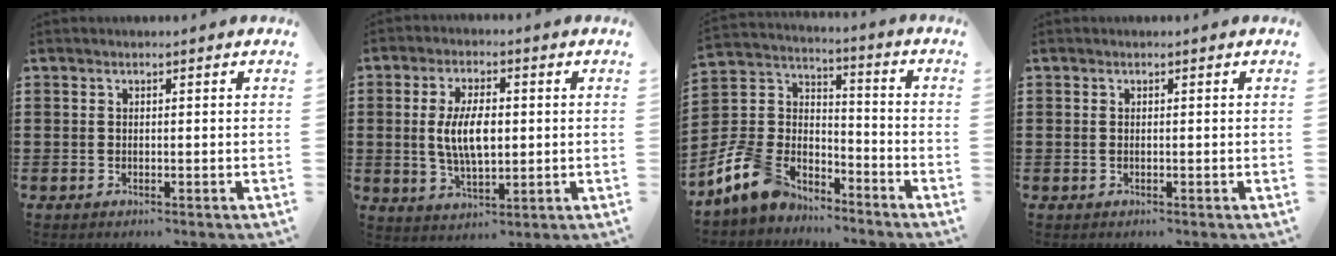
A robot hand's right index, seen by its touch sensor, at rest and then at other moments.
{"total": 7.5, "force": [0.3, 3.2, 6.8], "torque": [-0.136, 0.000, -0.002]}
{"total": 8.8, "force": [-6.3, 5.4, 3.0], "torque": [-0.103, 0.012, -0.130]}
{"total": 0.0}